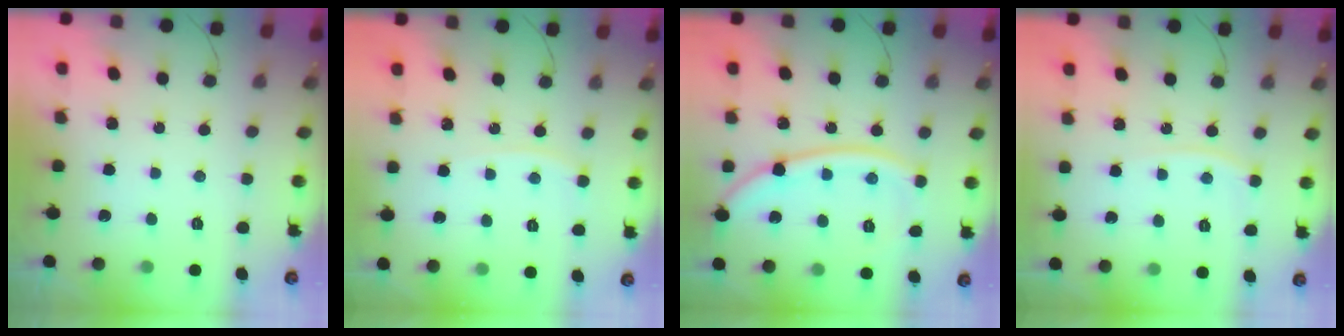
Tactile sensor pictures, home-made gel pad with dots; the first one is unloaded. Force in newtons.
{"total": 4.4, "press": 4.4, "slide": 0.7}
{"total": 14.0, "press": 13.9, "slide": 1.1}
{"total": 5.2, "press": 5.1, "slide": 0.8}